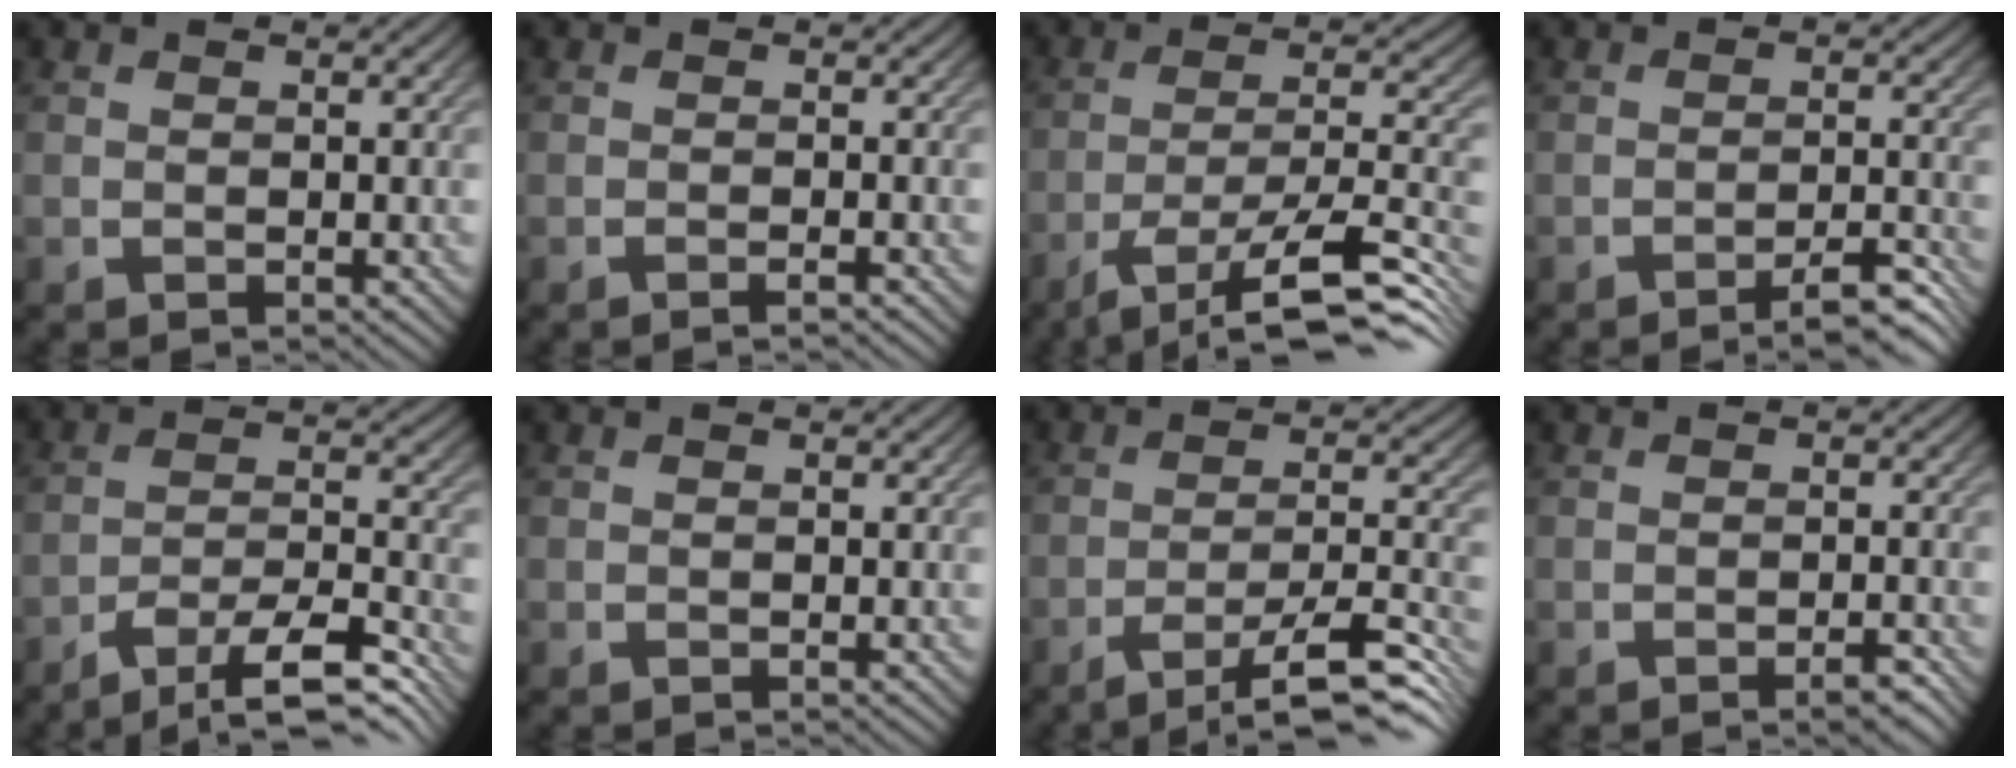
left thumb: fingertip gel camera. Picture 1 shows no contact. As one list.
[{"total": 1.2, "force": [-0.8, 0.1, 0.9], "torque": [-0.012, 0.003, -0.020]}, {"total": 13.8, "force": [-9.2, 3.5, 9.6], "torque": [-0.173, -0.005, -0.146]}, {"total": 4.9, "force": [-3.6, 0.8, 3.3], "torque": [-0.047, 0.008, -0.054]}, {"total": 10.7, "force": [-8.2, 2.4, 6.5], "torque": [-0.130, 0.002, -0.130]}, {"total": 0.0}, {"total": 10.5, "force": [-7.3, 1.8, 7.4], "torque": [-0.134, 0.007, -0.115]}, {"total": 1.8, "force": [-1.2, 0.4, 1.3], "torque": [-0.017, 0.002, -0.018]}]